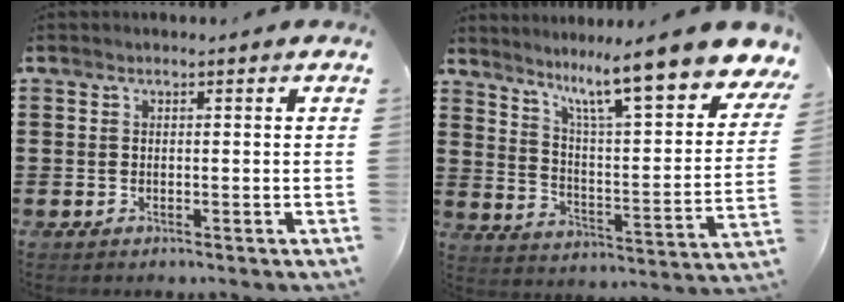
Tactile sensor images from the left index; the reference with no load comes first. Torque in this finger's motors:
{"motor_torque": [2.14, 0.00, 0.47, 0.21]}